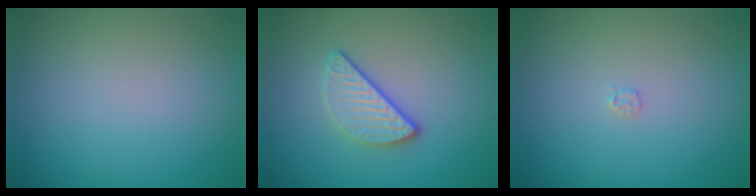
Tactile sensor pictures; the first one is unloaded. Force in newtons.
{"total": 2.9, "press": 2.4, "slide": 1.6}
{"total": 0.5, "press": 0.5, "slide": 0.1}